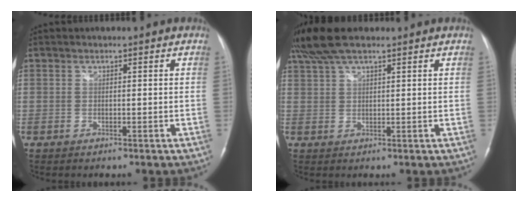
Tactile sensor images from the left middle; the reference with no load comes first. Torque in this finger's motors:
{"motor_torque": [0.76, -0.63, 0.30, 0.12]}